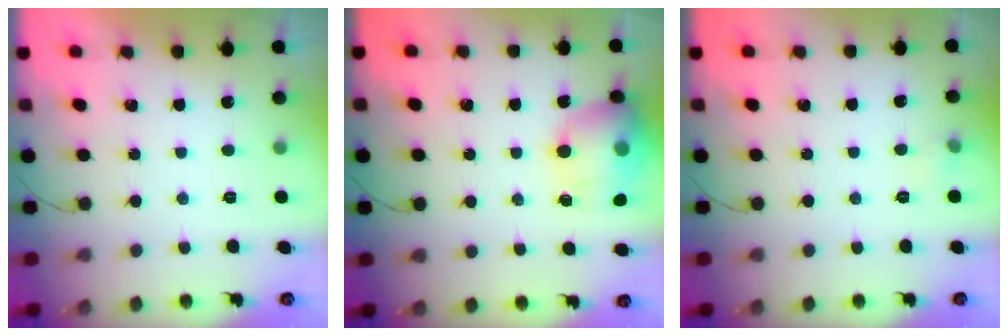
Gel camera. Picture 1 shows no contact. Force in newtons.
{"total": 16.8, "press": 16.7, "slide": 2.4}
{"total": 3.4, "press": 3.2, "slide": 1.0}